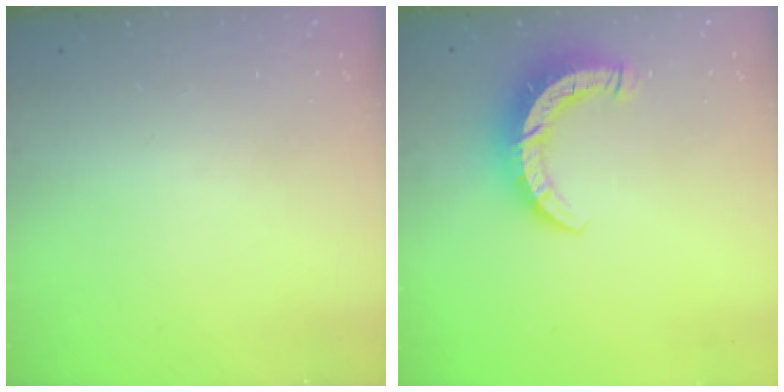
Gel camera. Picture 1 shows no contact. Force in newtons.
{"total": 9.0, "press": 8.9, "slide": 1.0}